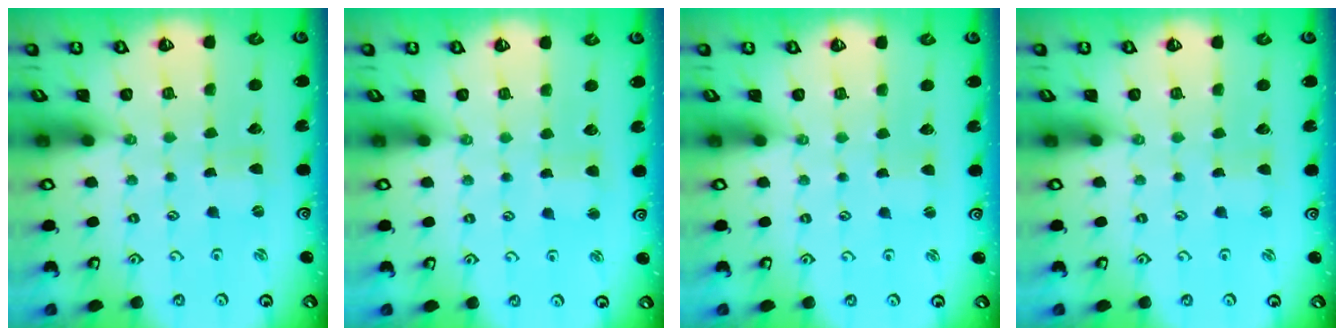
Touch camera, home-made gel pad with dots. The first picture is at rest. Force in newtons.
{"total": 3.0, "press": 2.9, "slide": 0.6}
{"total": 0.9, "press": 0.9, "slide": 0.1}
{"total": 0.0}